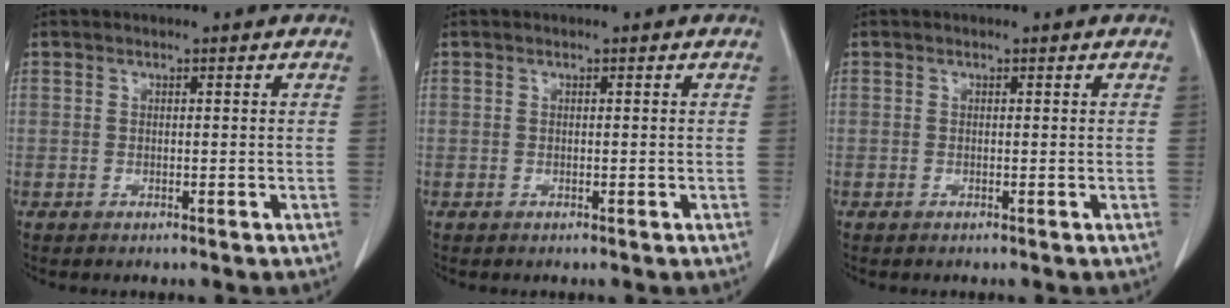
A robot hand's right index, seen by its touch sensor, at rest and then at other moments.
{"total": 0.0}
{"total": 0.0}